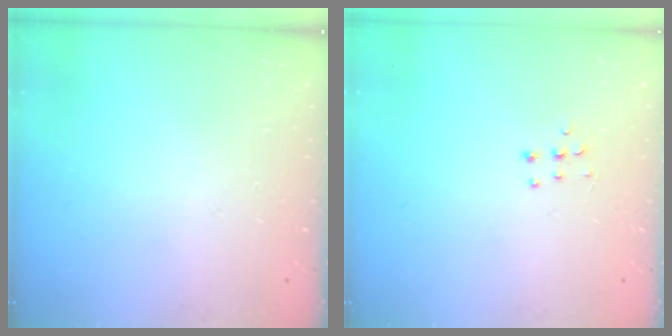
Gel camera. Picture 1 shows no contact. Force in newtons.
{"total": 3.7, "press": 3.7, "slide": 0.2}